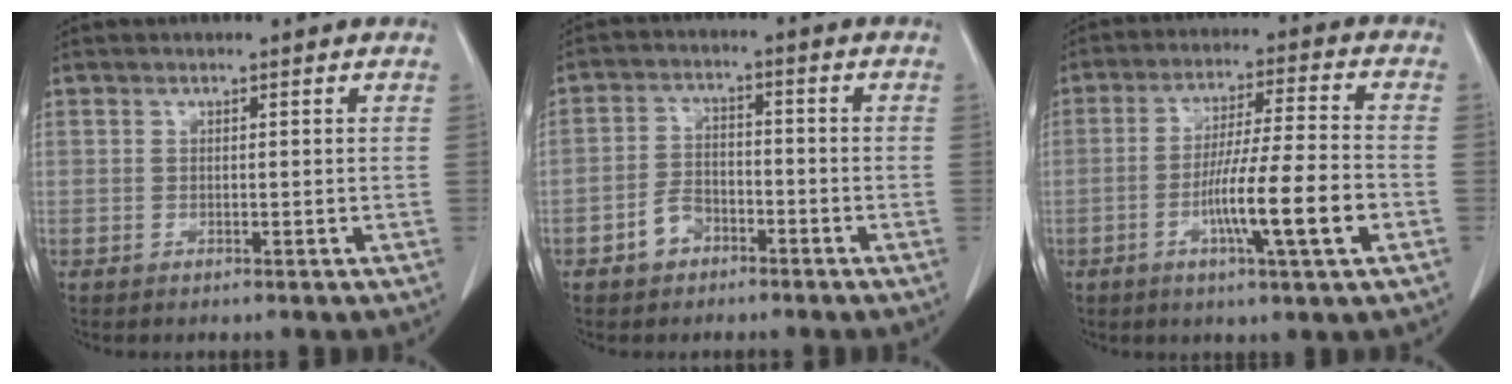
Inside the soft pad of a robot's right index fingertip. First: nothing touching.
{"total": 4.5, "force": [-2.6, 3.0, 2.1], "torque": [-0.042, 0.014, -0.046]}
{"total": 11.9, "force": [-3.9, 0.0, 11.3], "torque": [-0.195, -0.006, -0.068]}